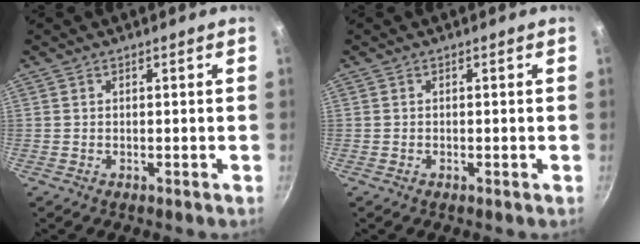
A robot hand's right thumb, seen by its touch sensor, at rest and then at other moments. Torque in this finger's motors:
{"motor_torque": [0.03, -0.16, -0.16, -0.07, 0.06]}